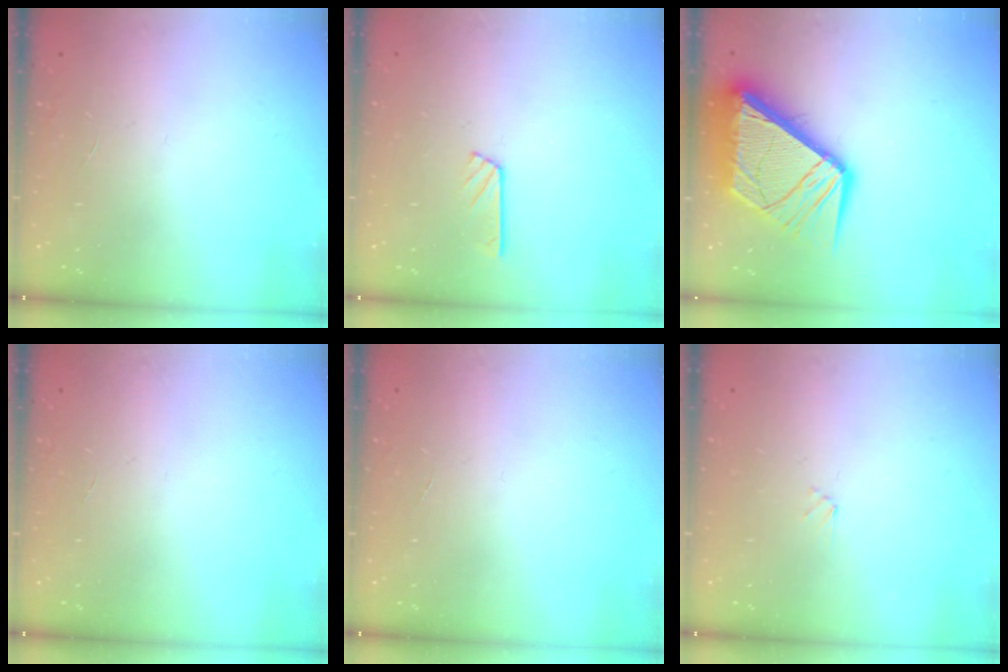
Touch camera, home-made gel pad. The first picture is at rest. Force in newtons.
{"total": 3.9, "press": 3.9, "slide": 0.4}
{"total": 20.5, "press": 20.4, "slide": 2.4}
{"total": 0.0}
{"total": 0.0}
{"total": 1.9, "press": 1.9, "slide": 0.2}